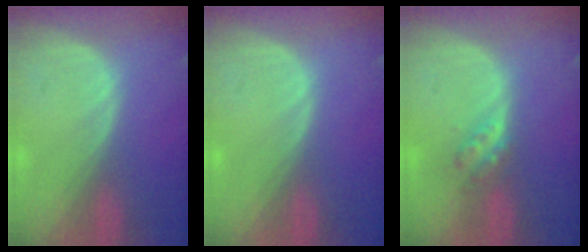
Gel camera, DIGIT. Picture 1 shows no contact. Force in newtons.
{"total": 0.0}
{"total": 3.7, "press": 3.1, "slide": 1.9}